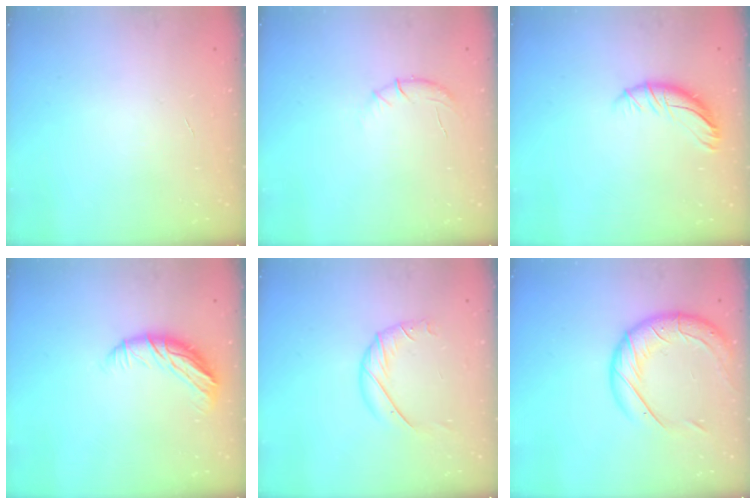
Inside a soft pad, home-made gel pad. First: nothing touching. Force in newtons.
{"total": 6.1, "press": 5.7, "slide": 2.2}
{"total": 8.7, "press": 8.6, "slide": 0.6}
{"total": 10.4, "press": 10.3, "slide": 0.6}
{"total": 8.7, "press": 8.7, "slide": 0.6}
{"total": 16.3, "press": 16.2, "slide": 1.7}